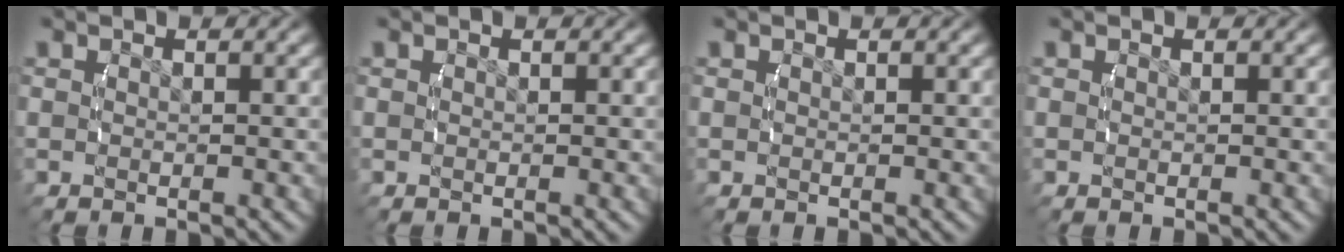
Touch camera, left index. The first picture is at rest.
{"total": 0.0}
{"total": 0.0}
{"total": 0.0}